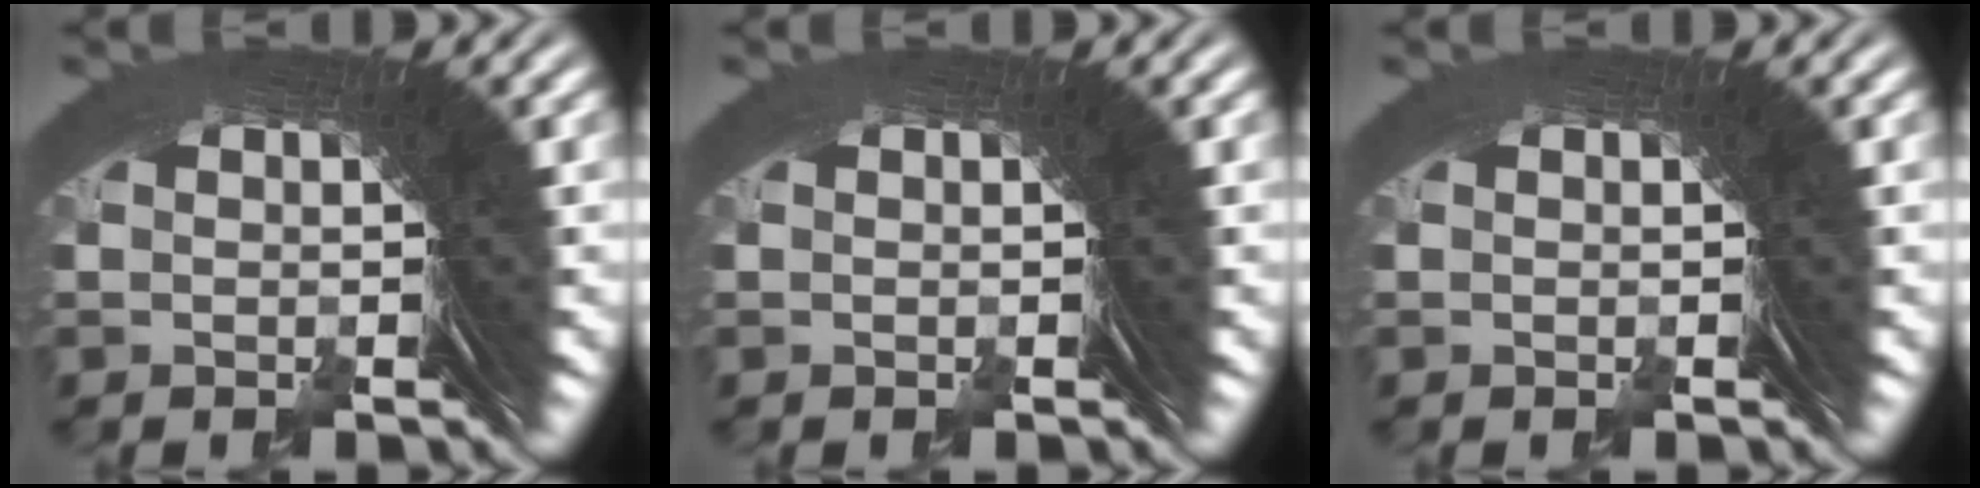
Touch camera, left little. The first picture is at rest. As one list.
[{"total": 0.0}, {"total": 0.0}]